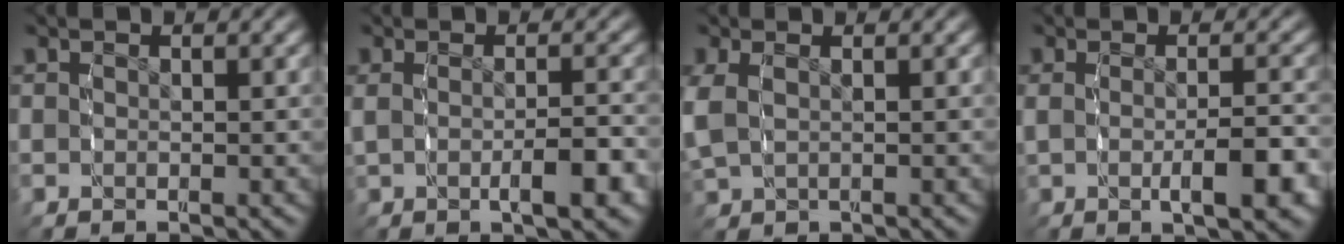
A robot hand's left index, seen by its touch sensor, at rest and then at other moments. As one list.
[{"total": 3.3, "force": [-0.7, 0.6, 3.1], "torque": [-0.048, -0.002, -0.009]}, {"total": 2.1, "force": [0.3, 1.2, 1.7], "torque": [-0.051, -0.007, 0.022]}, {"total": 4.1, "force": [-0.9, 0.9, 3.9], "torque": [-0.061, -0.006, -0.012]}]